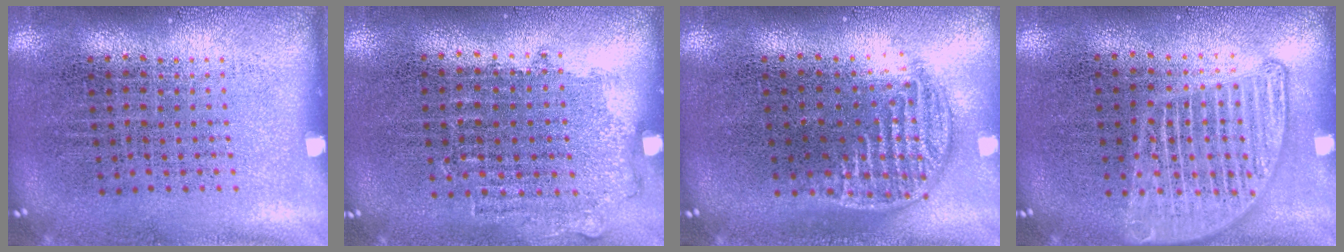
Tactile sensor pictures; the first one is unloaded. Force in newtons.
{"total": 0.9, "press": 0.8, "slide": 0.3}
{"total": 1.3, "press": 1.1, "slide": 0.7}
{"total": 1.7, "press": 1.7, "slide": 0.2}